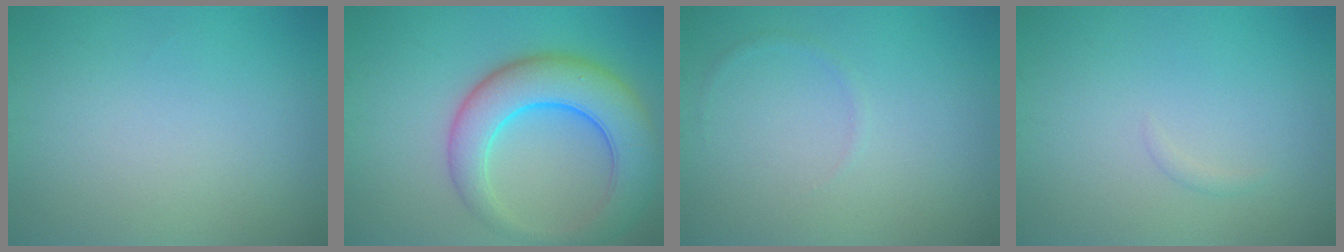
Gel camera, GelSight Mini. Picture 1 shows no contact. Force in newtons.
{"total": 8.1, "press": 8.0, "slide": 0.5}
{"total": 0.5, "press": 0.5, "slide": 0.0}
{"total": 0.5, "press": 0.5, "slide": 0.0}